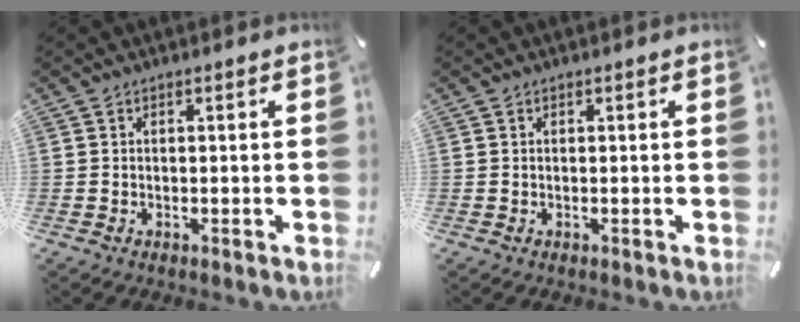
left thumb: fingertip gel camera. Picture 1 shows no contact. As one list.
[{"total": 0.0}]